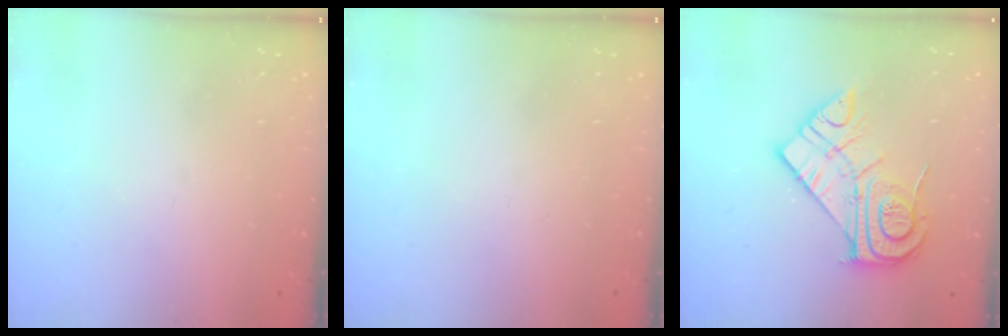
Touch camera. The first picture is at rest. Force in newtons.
{"total": 1.5, "press": 1.5, "slide": 0.1}
{"total": 16.1, "press": 16.0, "slide": 1.1}